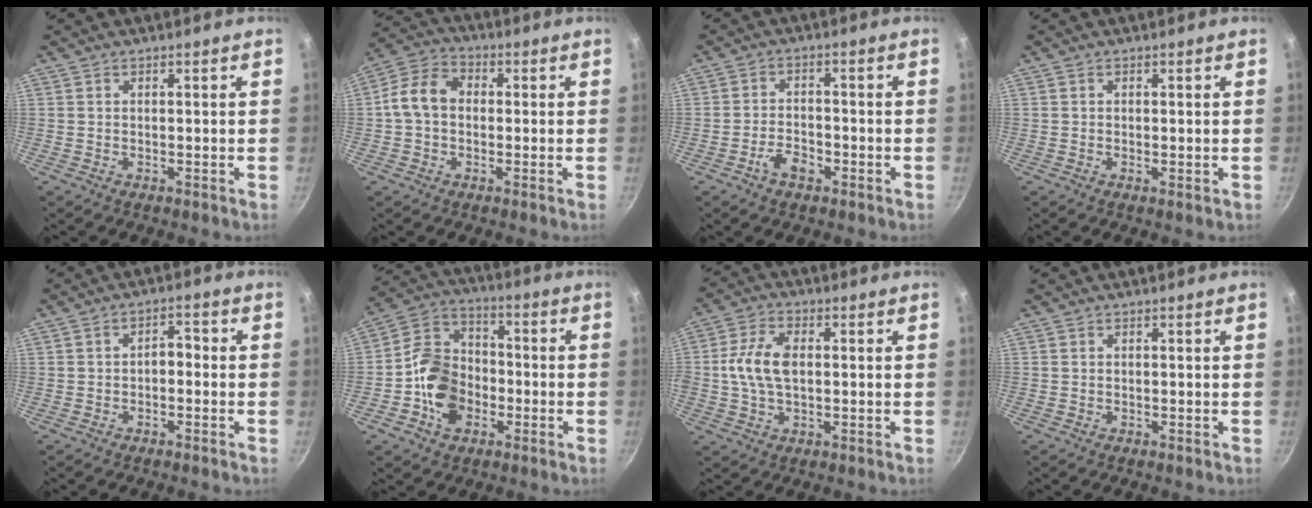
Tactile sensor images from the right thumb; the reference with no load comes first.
{"total": 8.4, "force": [0.0, 6.4, 5.4], "torque": [-0.081, 0.024, -0.020]}
{"total": 4.7, "force": [-2.5, 2.8, 2.9], "torque": [-0.043, 0.022, -0.046]}
{"total": 0.6, "force": [0.0, 0.3, 0.5], "torque": [-0.007, -0.001, -0.001]}
{"total": 3.1, "force": [-0.8, 1.9, 2.3], "torque": [-0.020, 0.019, -0.017]}
{"total": 13.2, "force": [-3.5, 10.2, 7.5], "torque": [-0.113, 0.034, -0.081]}
{"total": 8.5, "force": [0.4, 4.9, 7.0], "torque": [-0.139, 0.017, 0.001]}
{"total": 0.0}